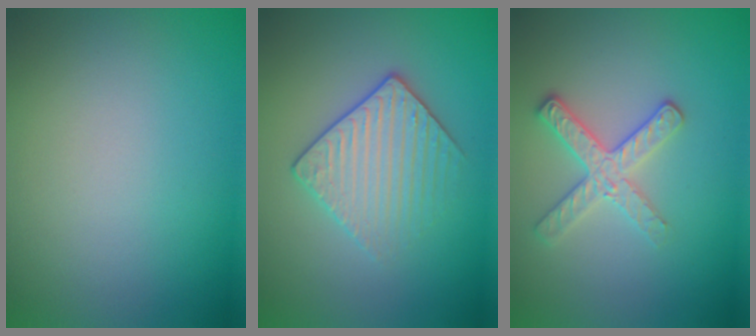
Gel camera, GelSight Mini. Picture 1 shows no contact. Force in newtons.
{"total": 3.2, "press": 3.0, "slide": 1.0}
{"total": 2.7, "press": 2.6, "slide": 0.9}